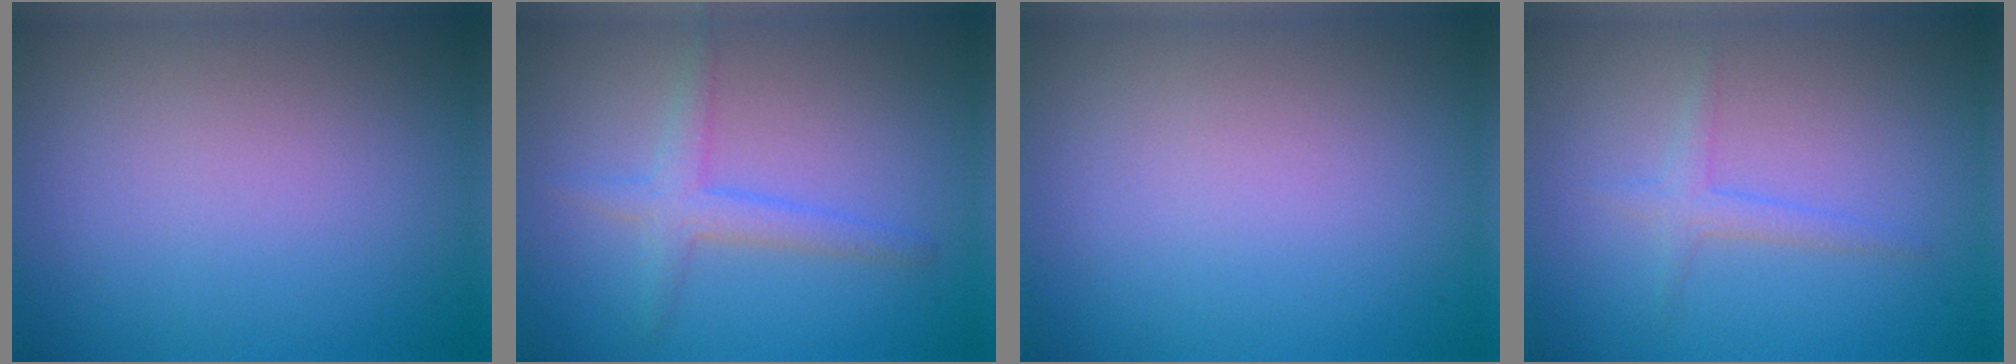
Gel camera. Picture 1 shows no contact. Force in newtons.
{"total": 2.4, "press": 2.4, "slide": 0.2}
{"total": 0.0}
{"total": 1.4, "press": 1.4, "slide": 0.1}